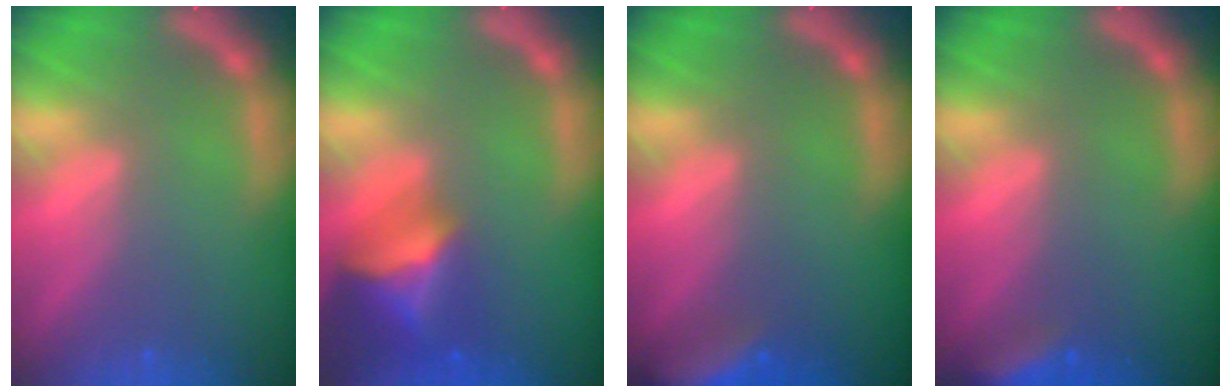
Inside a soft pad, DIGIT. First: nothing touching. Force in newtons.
{"total": 7.0}
{"total": 6.5}
{"total": 4.0}